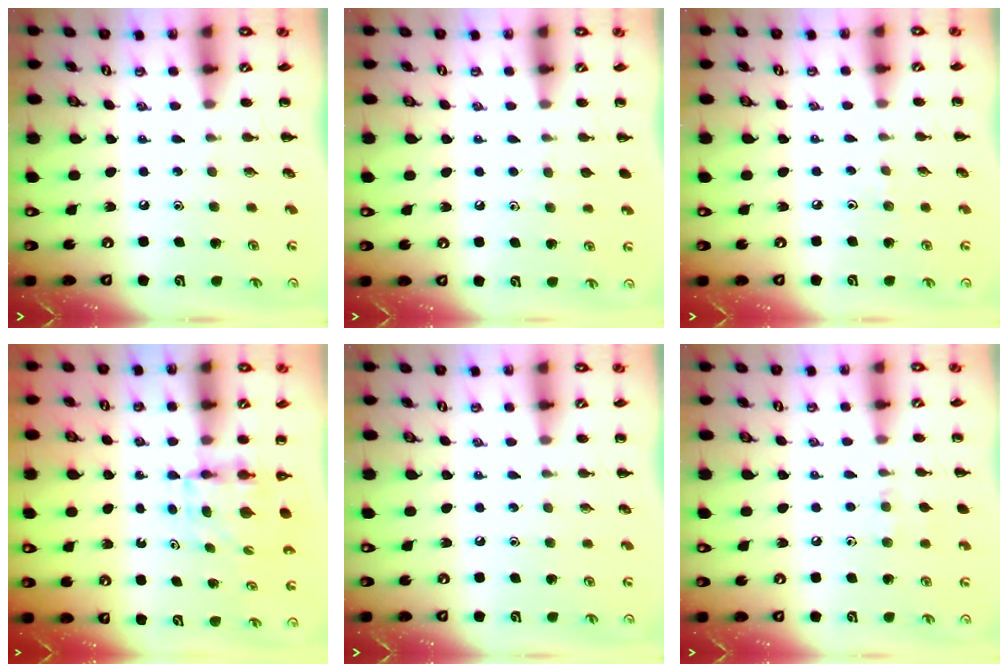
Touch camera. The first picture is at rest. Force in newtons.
{"total": 2.3, "press": 2.0, "slide": 1.1}
{"total": 2.2, "press": 2.1, "slide": 0.9}
{"total": 3.9, "press": 3.9, "slide": 0.3}
{"total": 0.0}
{"total": 6.6, "press": 6.3, "slide": 2.0}